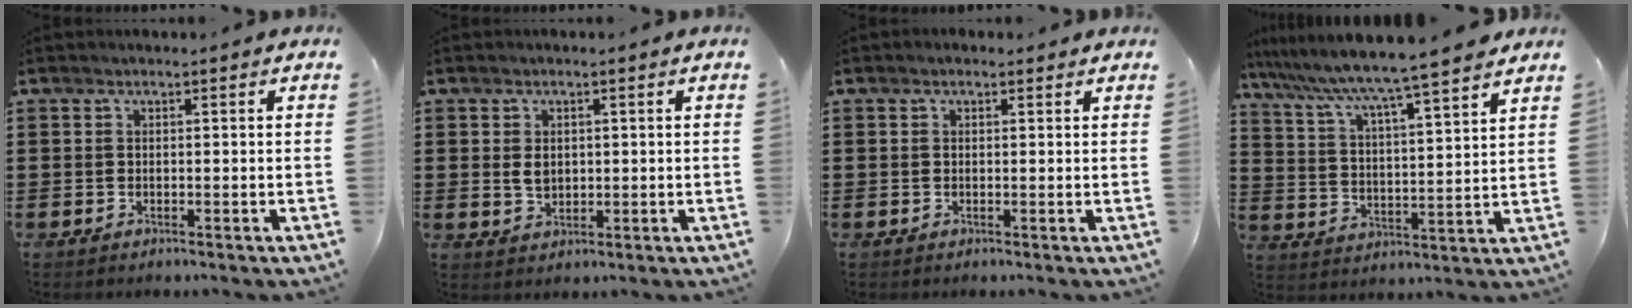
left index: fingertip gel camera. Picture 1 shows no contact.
{"total": 2.6, "force": [0.4, 1.8, 1.8], "torque": [-0.031, 0.003, 0.005]}
{"total": 0.7, "force": [0.0, 0.7, 0.3], "torque": [-0.008, 0.006, 0.000]}
{"total": 6.7, "force": [6.0, -1.1, 2.6], "torque": [-0.079, -0.049, 0.095]}